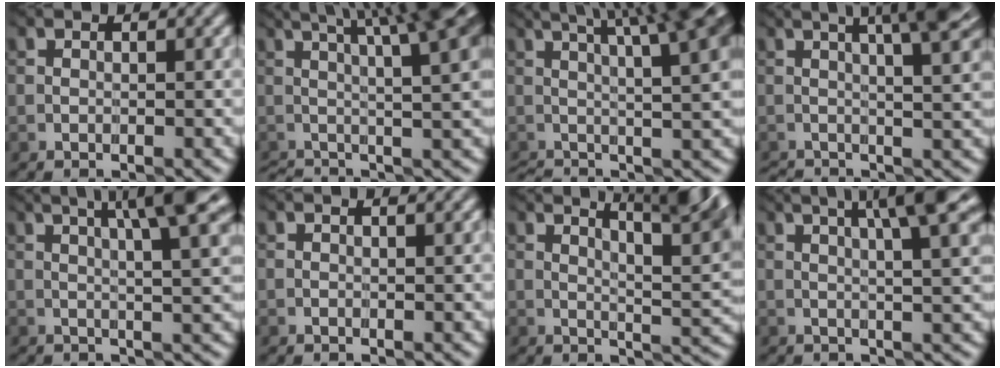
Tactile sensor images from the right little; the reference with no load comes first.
{"total": 8.9, "force": [2.1, 2.1, 8.4], "torque": [-0.080, 0.020, 0.027]}
{"total": 10.2, "force": [2.6, 2.7, 9.5], "torque": [-0.096, 0.025, 0.035]}
{"total": 6.7, "force": [1.7, 1.8, 6.2], "torque": [-0.052, 0.019, 0.019]}
{"total": 7.0, "force": [2.7, 1.4, 6.4], "torque": [-0.061, 0.020, 0.038]}
{"total": 1.0, "force": [0.7, 0.1, 0.7], "torque": [-0.009, -0.002, 0.004]}
{"total": 8.5, "force": [4.4, 2.1, 7.0], "torque": [-0.078, 0.015, 0.059]}
{"total": 6.1, "force": [2.5, 0.9, 5.5], "torque": [-0.060, 0.018, 0.037]}